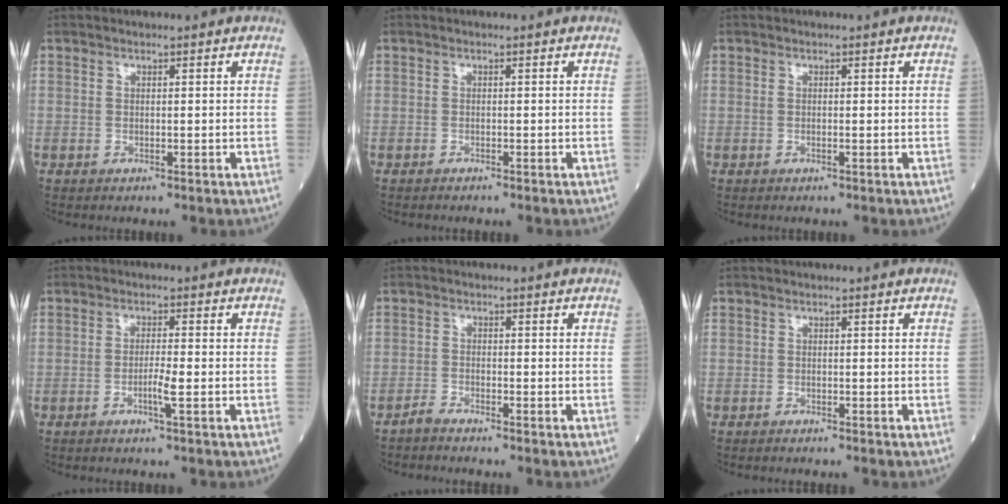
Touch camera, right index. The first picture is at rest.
{"total": 1.4, "force": [-1.2, -0.2, 0.7], "torque": [-0.008, 0.002, -0.012]}
{"total": 0.0}
{"total": 2.5, "force": [-1.0, -0.3, 2.2], "torque": [-0.045, -0.002, -0.018]}
{"total": 1.7, "force": [-1.7, -0.3, 0.2], "torque": [-0.011, -0.005, -0.034]}
{"total": 1.6, "force": [-1.4, -0.2, 0.8], "torque": [-0.010, 0.002, -0.015]}